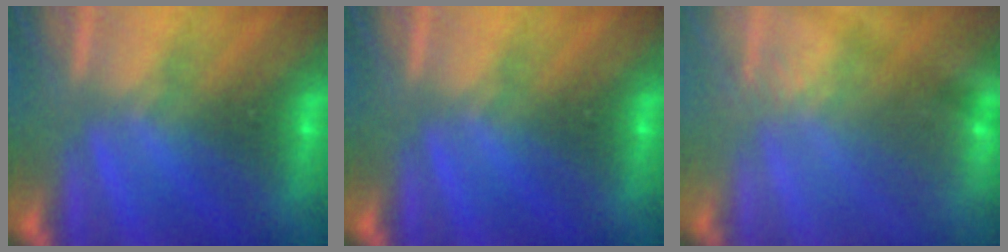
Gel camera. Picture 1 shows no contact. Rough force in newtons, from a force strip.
{"total": 0.0}
{"total": 2.9}